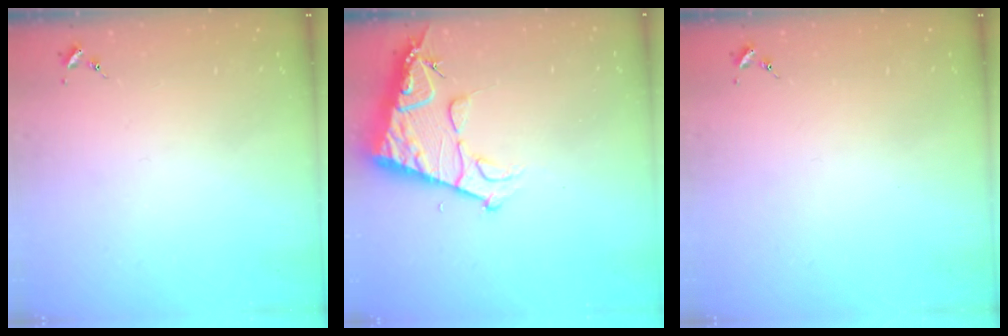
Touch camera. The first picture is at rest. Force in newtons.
{"total": 13.0, "press": 12.9, "slide": 1.3}
{"total": 0.0}